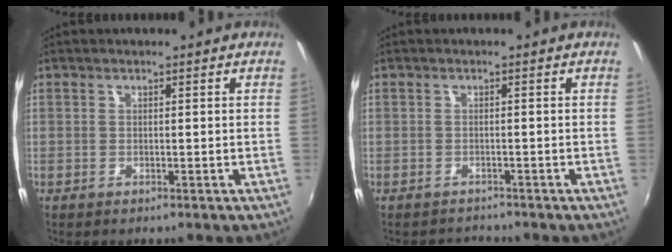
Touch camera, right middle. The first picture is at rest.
{"total": 1.8, "force": [-1.7, 0.3, -0.3], "torque": [-0.003, -0.003, -0.028]}